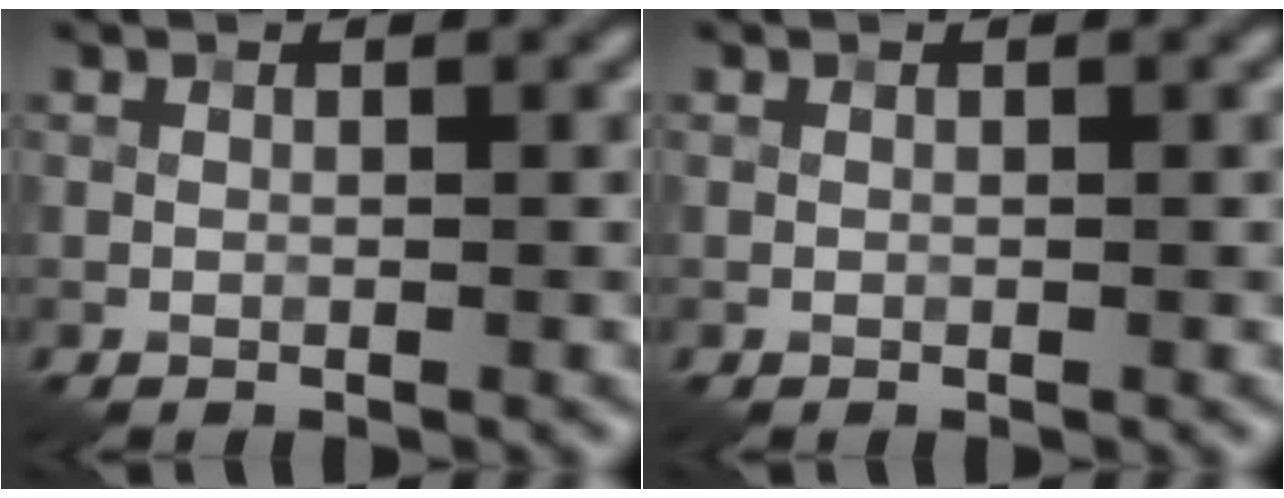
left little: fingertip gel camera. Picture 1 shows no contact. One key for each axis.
{"total": 0.0}